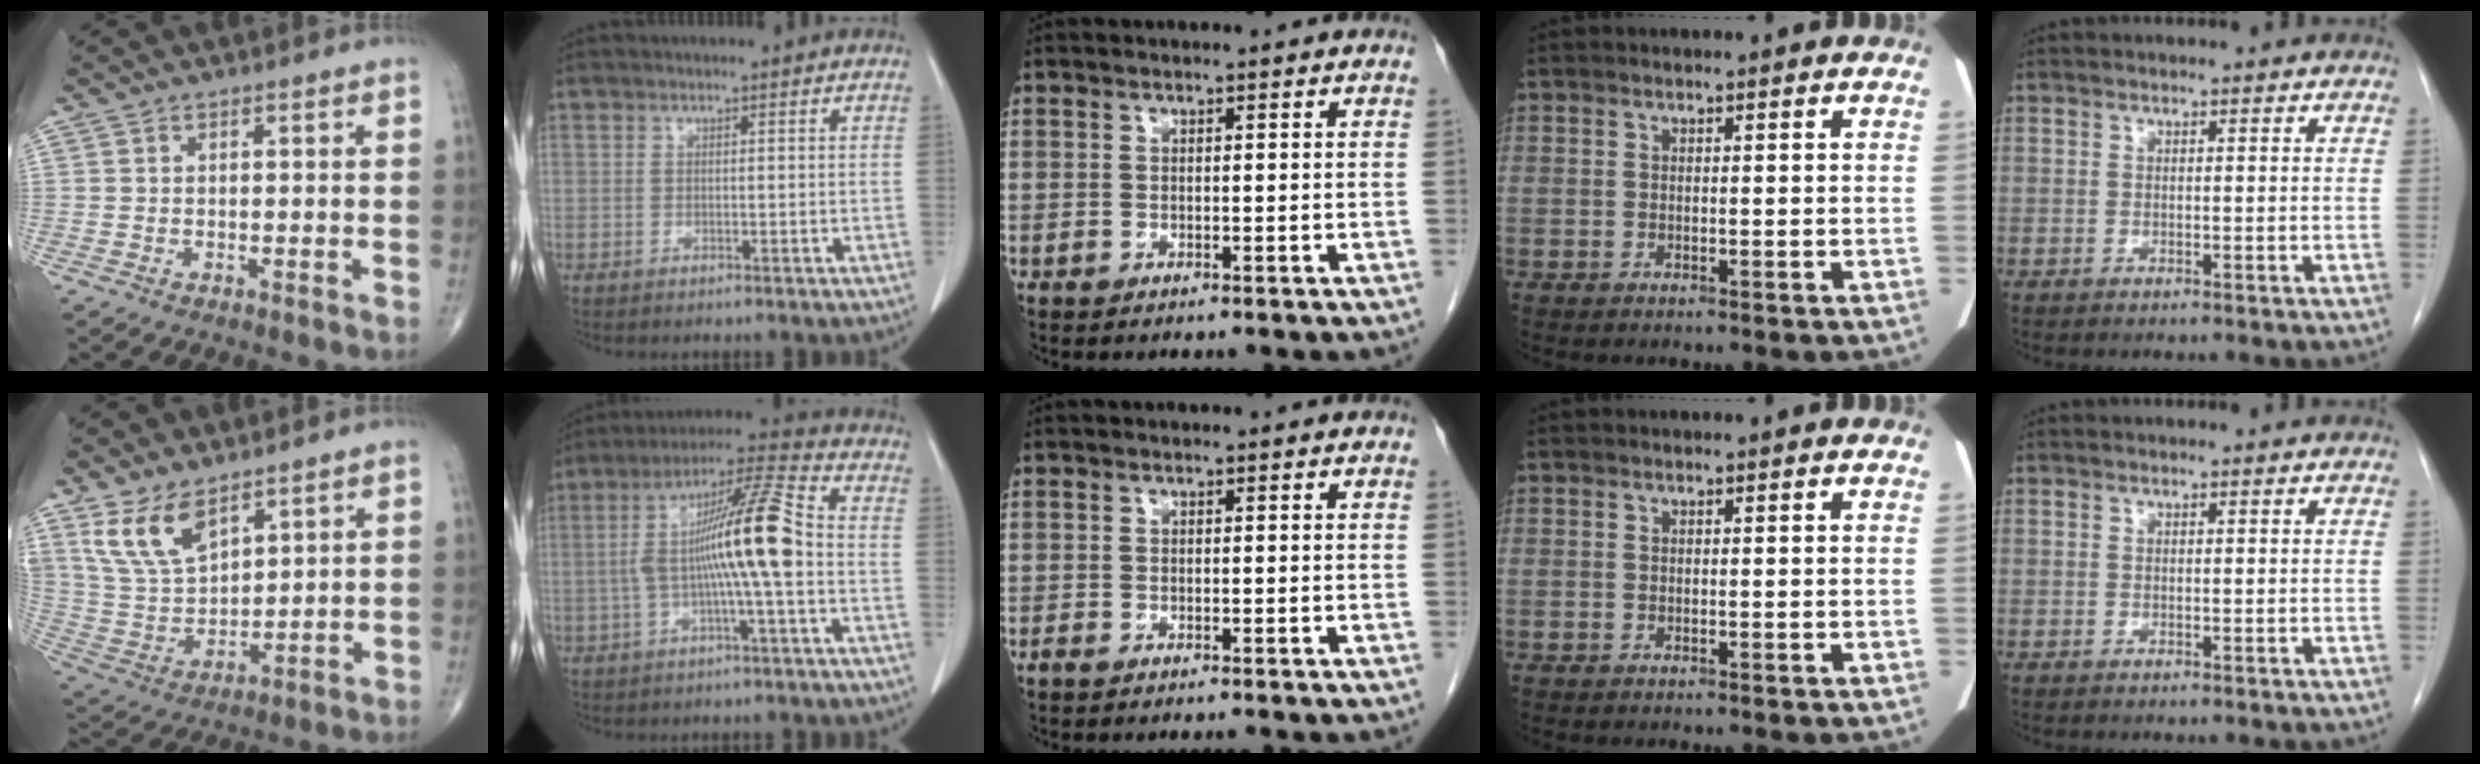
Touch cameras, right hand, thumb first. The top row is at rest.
{"thumb": {"total": 11.5, "force": [7.3, 5.7, 6.9], "torque": [-0.123, -0.031, 0.164]}, "index": {"total": 12.8, "force": [-1.3, 0.3, 12.8], "torque": [-0.229, 0.024, -0.029]}, "middle": {"total": 1.3, "force": [-1.1, 0.1, 0.6], "torque": [-0.014, -0.003, -0.016]}}